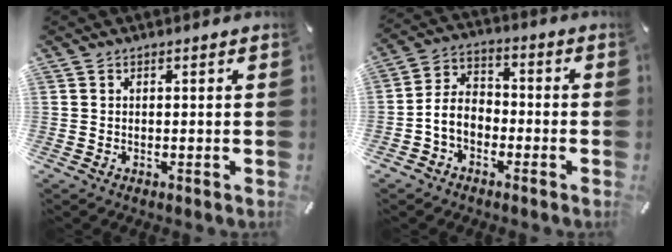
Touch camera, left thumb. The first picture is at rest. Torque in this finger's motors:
{"motor_torque": [-0.07, 1.05, 0.25, 0.00, 0.08]}